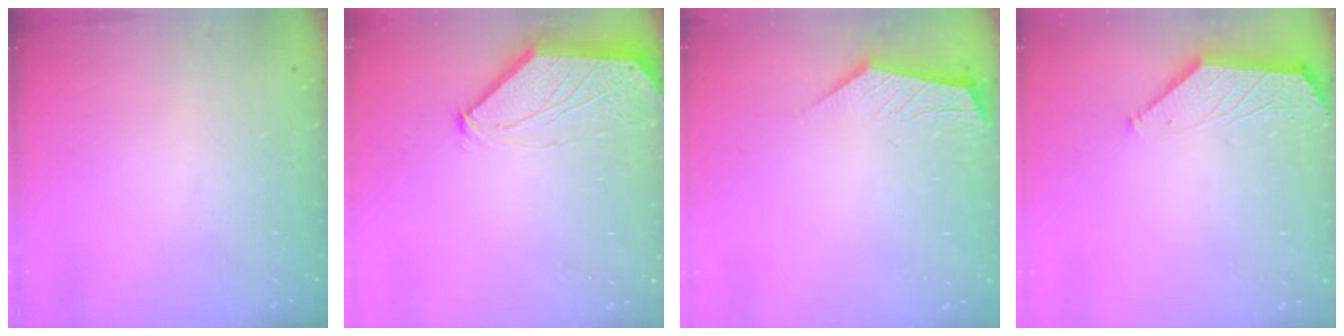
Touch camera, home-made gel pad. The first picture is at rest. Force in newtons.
{"total": 0.0}
{"total": 2.5, "press": 2.4, "slide": 0.3}
{"total": 1.8, "press": 1.8, "slide": 0.3}